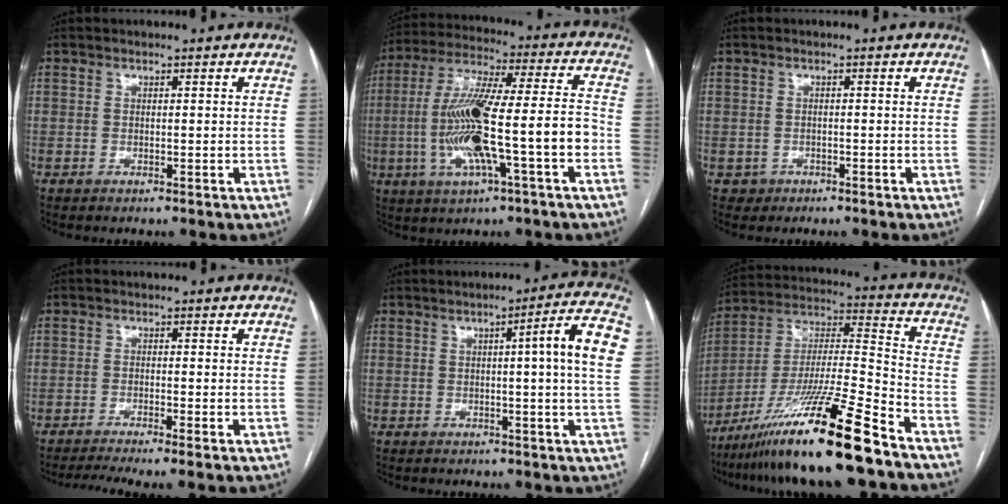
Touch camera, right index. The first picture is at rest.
{"total": 17.7, "force": [-4.1, 1.6, 17.2], "torque": [-0.326, 0.010, -0.068]}
{"total": 1.6, "force": [-0.9, 1.3, -0.1], "torque": [0.004, 0.007, -0.012]}
{"total": 5.7, "force": [-4.2, -0.3, 3.8], "torque": [-0.061, -0.006, -0.068]}
{"total": 8.2, "force": [1.2, -1.1, 8.0], "torque": [-0.105, 0.005, 0.012]}
{"total": 20.9, "force": [-14.6, -0.6, 14.9], "torque": [-0.292, -0.030, -0.262]}